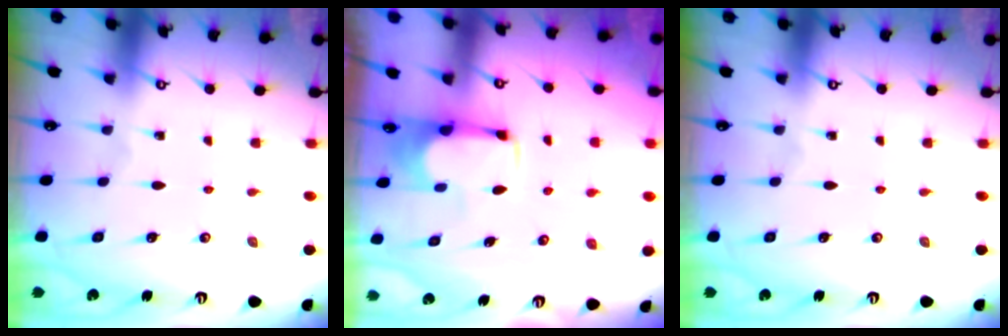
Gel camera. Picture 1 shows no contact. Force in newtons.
{"total": 1.6, "press": 1.5, "slide": 0.6}
{"total": 0.0}